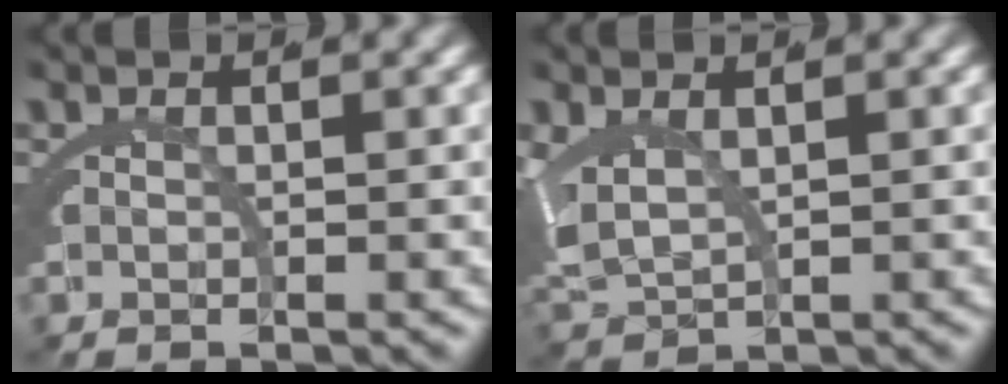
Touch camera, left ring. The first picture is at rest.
{"total": 3.8, "force": [0.4, 2.7, 2.7], "torque": [-0.093, -0.026, 0.031]}